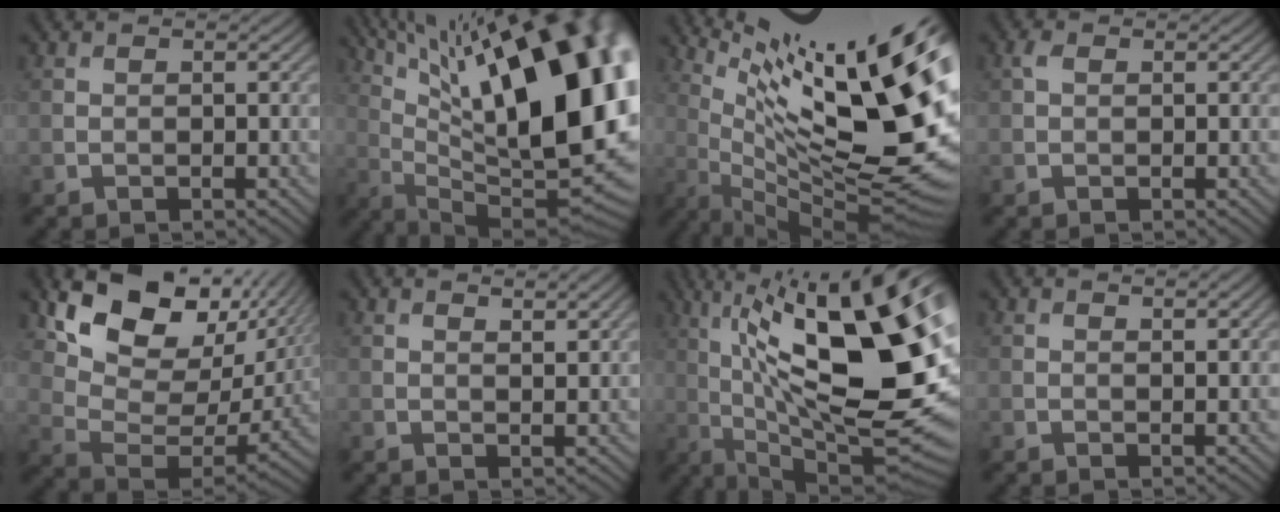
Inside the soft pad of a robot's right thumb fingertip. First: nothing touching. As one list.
[{"total": 21.5, "force": [7.9, 7.4, 18.6], "torque": [-0.254, 0.044, 0.129]}, {"total": 20.2, "force": [6.9, 4.9, 18.4], "torque": [-0.257, 0.020, 0.126]}, {"total": 0.6, "force": [0.2, 0.4, 0.4], "torque": [-0.012, 0.001, 0.003]}, {"total": 14.5, "force": [7.7, 8.1, 9.3], "torque": [-0.179, 0.005, 0.152]}, {"total": 2.5, "force": [1.8, 0.1, 1.7], "torque": [-0.026, -0.006, 0.036]}, {"total": 19.6, "force": [3.5, 6.1, 18.3], "torque": [-0.297, 0.028, 0.079]}, {"total": 1.0, "force": [0.9, -0.2, 0.5], "torque": [-0.013, -0.004, 0.020]}]